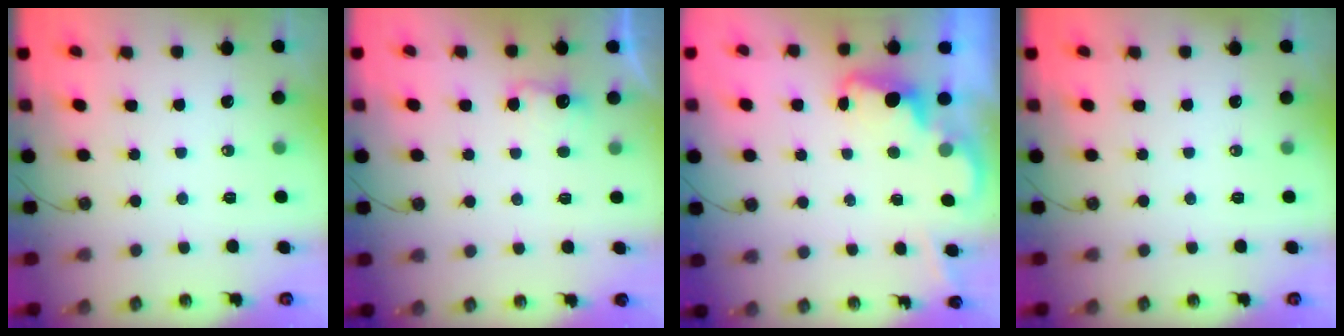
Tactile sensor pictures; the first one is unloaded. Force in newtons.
{"total": 3.8, "press": 3.7, "slide": 1.0}
{"total": 2.0, "press": 1.9, "slide": 0.6}
{"total": 0.0}